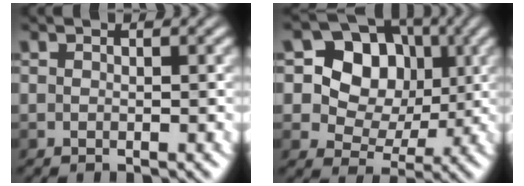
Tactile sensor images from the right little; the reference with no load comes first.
{"total": 8.4, "force": [1.8, 6.7, 4.7], "torque": [-0.071, 0.001, 0.010]}